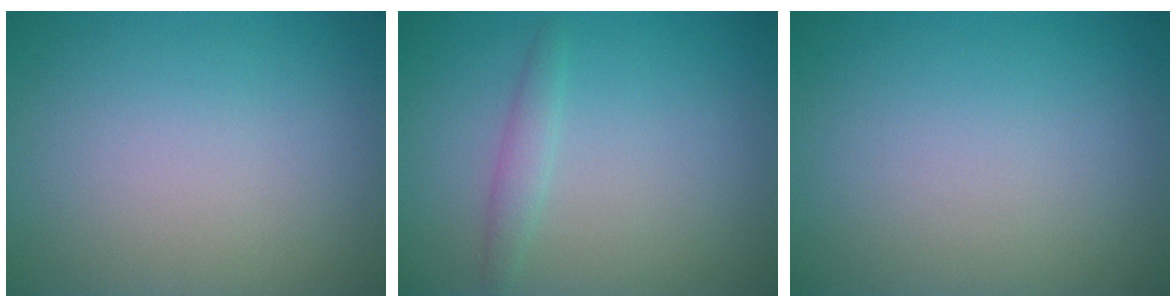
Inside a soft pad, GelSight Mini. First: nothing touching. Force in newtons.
{"total": 1.3, "press": 1.3, "slide": 0.0}
{"total": 0.0}